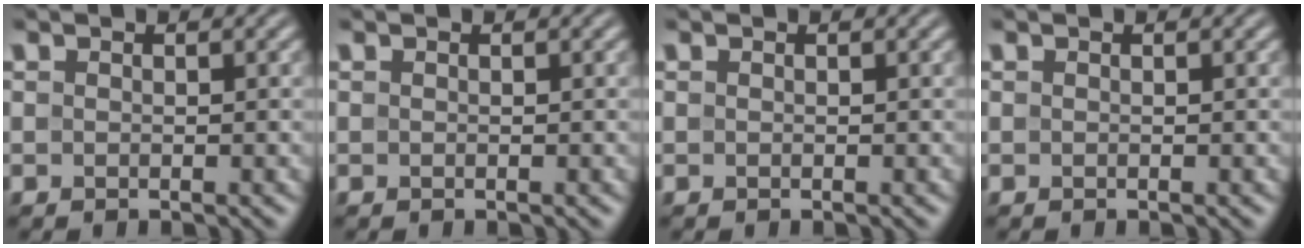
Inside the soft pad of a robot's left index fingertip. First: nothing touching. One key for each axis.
{"total": 0.0}
{"total": 0.0}
{"total": 0.0}